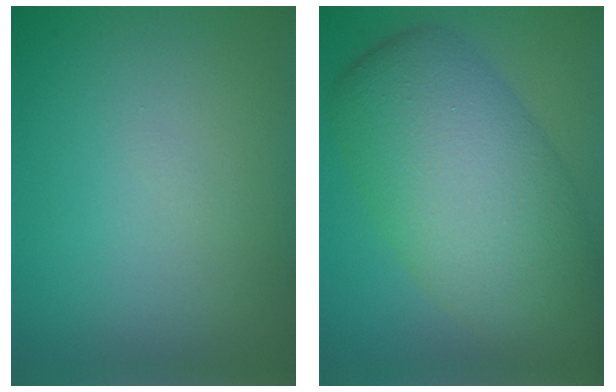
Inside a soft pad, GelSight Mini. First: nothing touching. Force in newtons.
{"total": 10.0, "press": 10.0, "slide": 0.4}